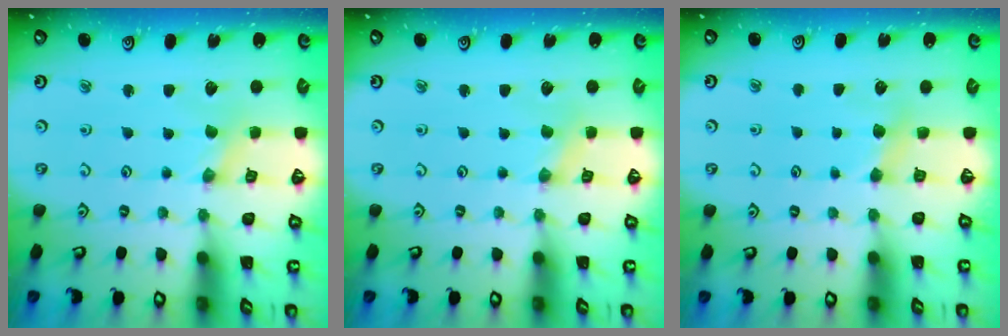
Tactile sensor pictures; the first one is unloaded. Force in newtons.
{"total": 0.0}
{"total": 4.3, "press": 4.2, "slide": 0.5}